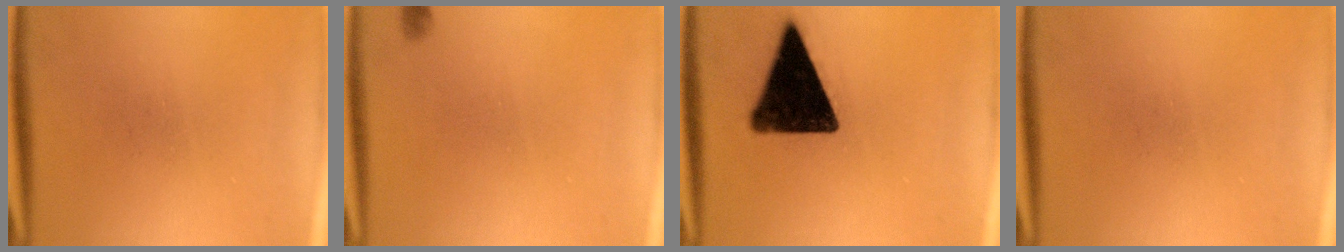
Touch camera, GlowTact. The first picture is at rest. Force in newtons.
{"total": 0.7}
{"total": 16.8}
{"total": 0.0}